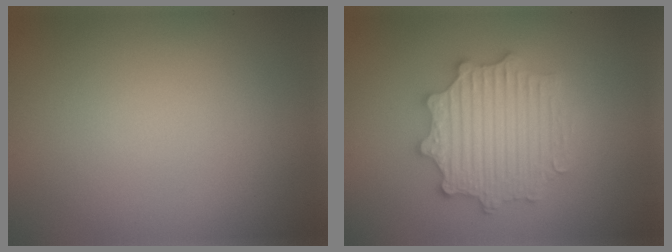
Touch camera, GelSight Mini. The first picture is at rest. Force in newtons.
{"total": 5.6, "press": 5.6, "slide": 1.0}